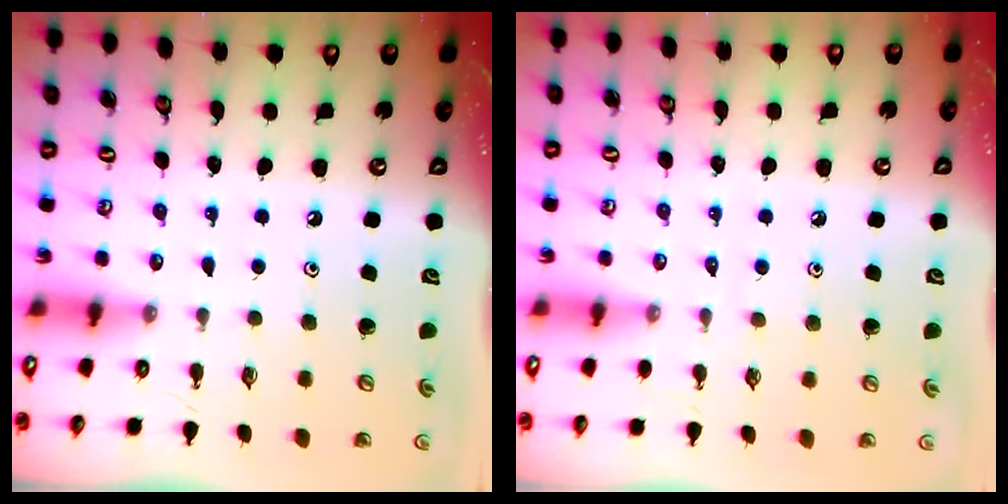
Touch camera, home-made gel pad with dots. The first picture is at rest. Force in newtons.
{"total": 2.4, "press": 2.4, "slide": 0.5}